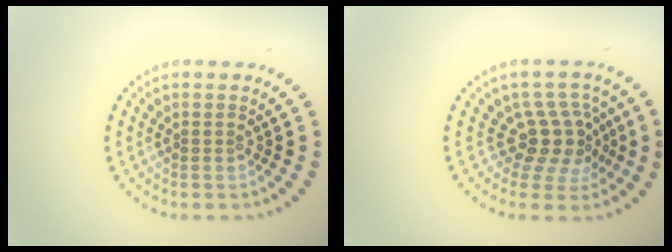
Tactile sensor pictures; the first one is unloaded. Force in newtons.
{"total": 3.6, "press": 2.7, "slide": 2.5}